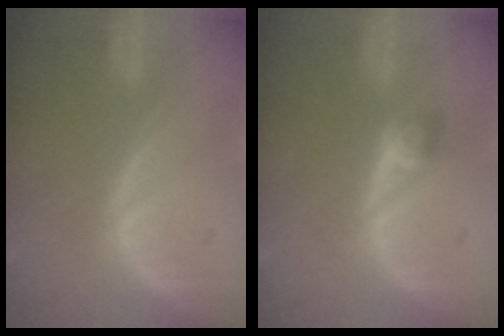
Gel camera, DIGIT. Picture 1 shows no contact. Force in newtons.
{"total": 2.5, "press": 2.3, "slide": 1.0}